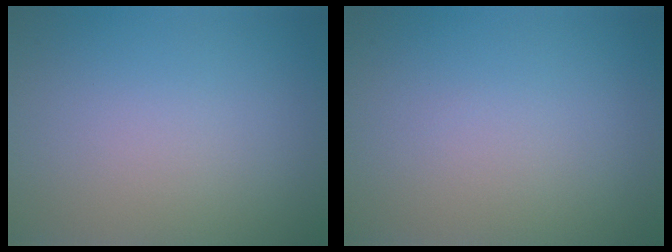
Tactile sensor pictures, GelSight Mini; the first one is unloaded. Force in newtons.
{"total": 0.0}